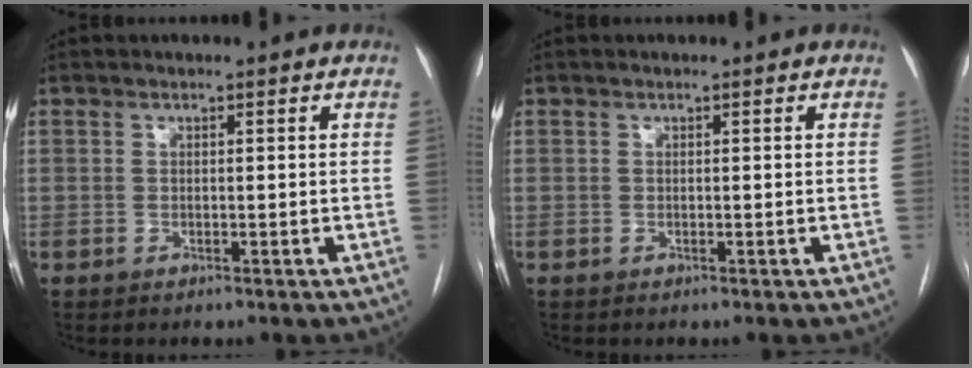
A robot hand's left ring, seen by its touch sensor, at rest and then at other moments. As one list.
[{"total": 0.0}]